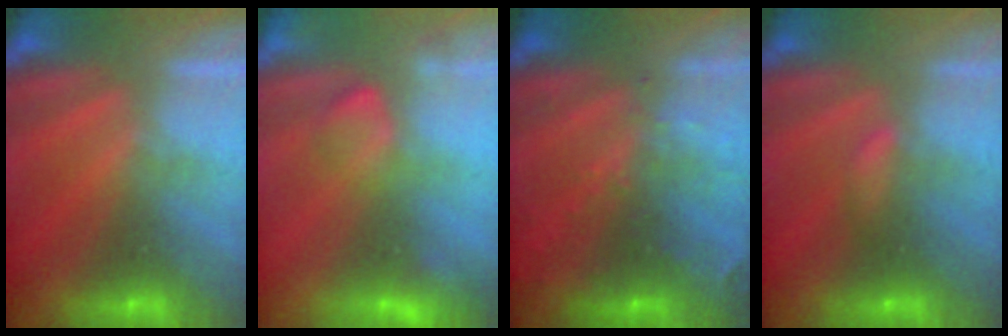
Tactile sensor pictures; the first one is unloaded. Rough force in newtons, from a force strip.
{"total": 2.4}
{"total": 8.8}
{"total": 2.2}